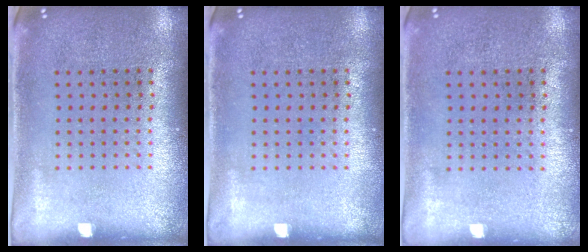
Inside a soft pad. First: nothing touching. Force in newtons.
{"total": 0.0}
{"total": 0.0}